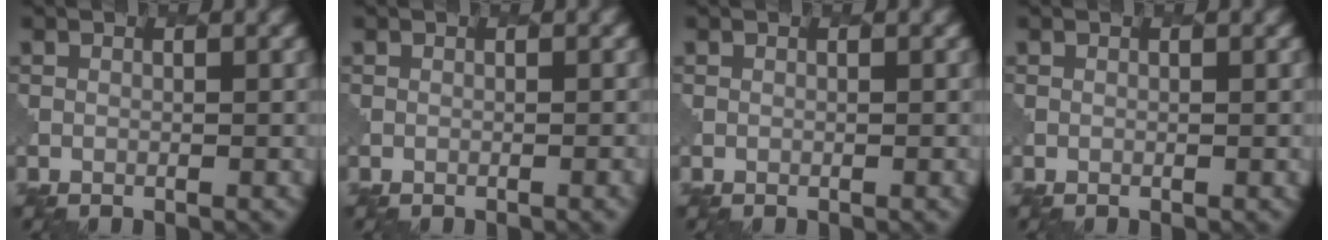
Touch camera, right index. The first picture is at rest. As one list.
[{"total": 1.2, "force": [-0.6, 0.3, 1.0], "torque": [-0.005, 0.002, -0.004]}, {"total": 0.0}, {"total": 0.0}]